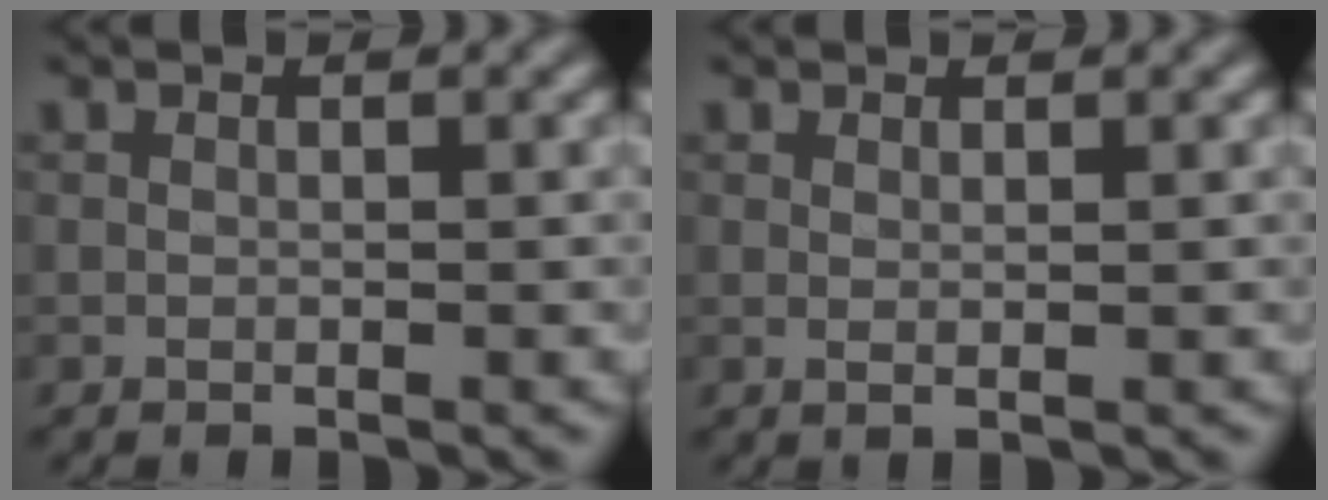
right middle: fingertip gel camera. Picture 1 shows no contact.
{"total": 0.7, "force": [0.3, 0.1, 0.6], "torque": [-0.018, 0.012, 0.011]}